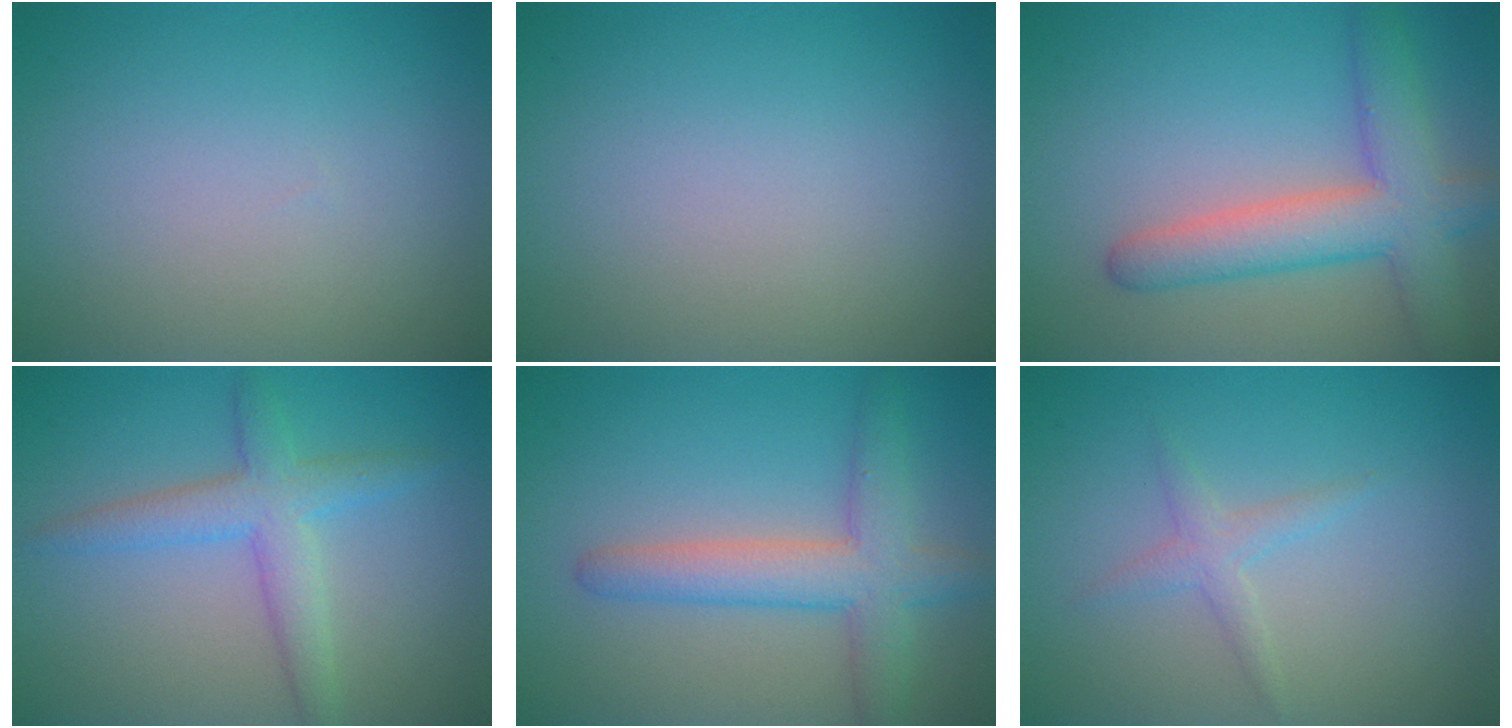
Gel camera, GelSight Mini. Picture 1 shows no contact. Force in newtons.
{"total": 0.0}
{"total": 6.0, "press": 6.0, "slide": 0.4}
{"total": 3.6, "press": 3.6, "slide": 0.2}
{"total": 4.7, "press": 4.7, "slide": 0.2}
{"total": 1.5, "press": 1.5, "slide": 0.1}